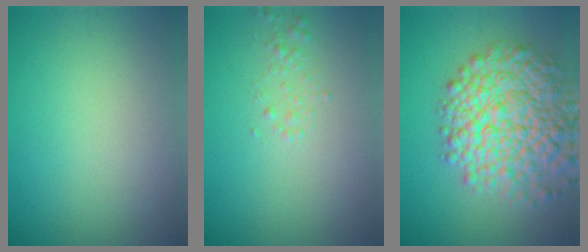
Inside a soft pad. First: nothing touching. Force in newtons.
{"total": 0.9, "press": 0.9, "slide": 0.0}
{"total": 9.0, "press": 9.0, "slide": 0.4}